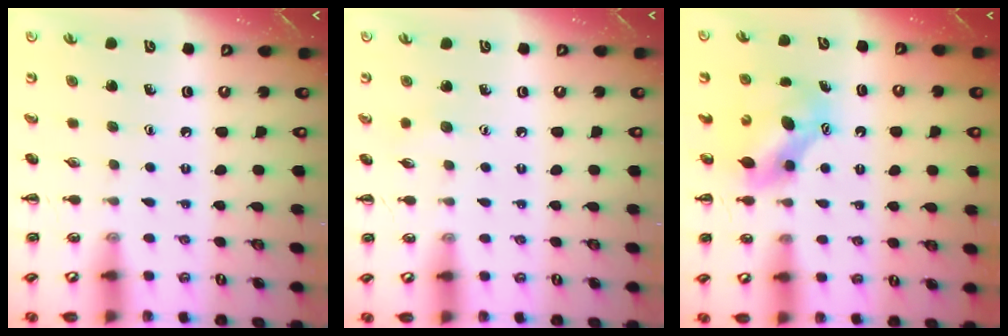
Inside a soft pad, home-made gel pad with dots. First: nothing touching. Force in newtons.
{"total": 3.1, "press": 3.0, "slide": 0.6}
{"total": 6.5, "press": 6.4, "slide": 0.8}